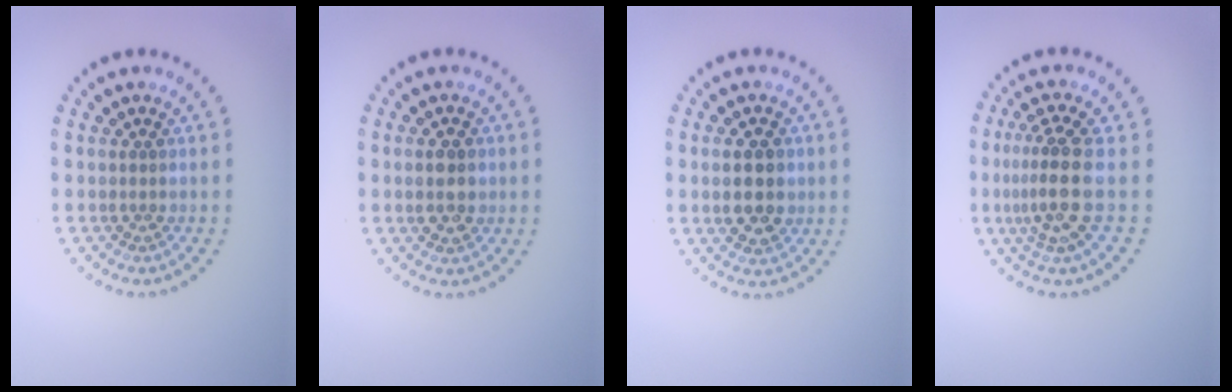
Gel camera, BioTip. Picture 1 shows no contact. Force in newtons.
{"total": 2.3, "press": 2.3, "slide": 0.3}
{"total": 3.4, "press": 3.4, "slide": 0.1}
{"total": 4.0, "press": 3.1, "slide": 2.5}